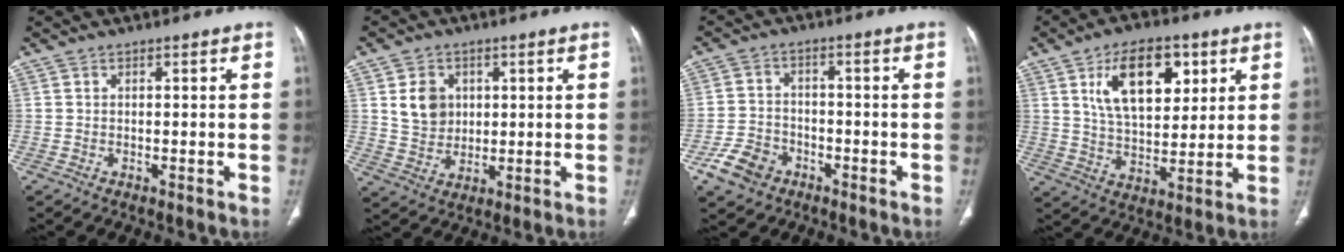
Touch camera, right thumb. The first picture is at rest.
{"total": 7.2, "force": [2.0, 6.0, 3.6], "torque": [-0.038, -0.012, 0.045]}
{"total": 7.1, "force": [-3.9, 5.2, 2.8], "torque": [-0.044, 0.023, -0.069]}
{"total": 15.2, "force": [6.0, 8.2, 11.2], "torque": [-0.145, -0.022, 0.110]}